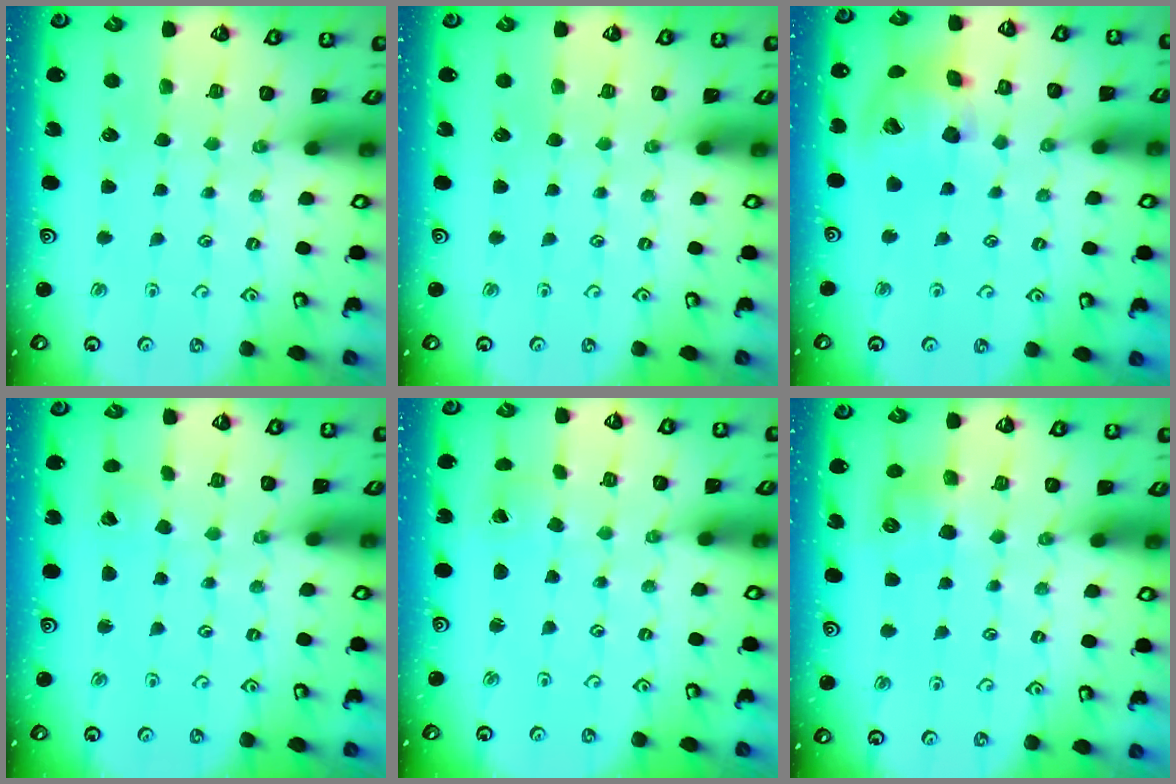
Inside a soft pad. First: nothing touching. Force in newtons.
{"total": 0.0}
{"total": 14.6, "press": 14.4, "slide": 2.3}
{"total": 2.4, "press": 2.4, "slide": 0.2}
{"total": 0.7, "press": 0.7, "slide": 0.0}
{"total": 6.8, "press": 6.8, "slide": 0.4}